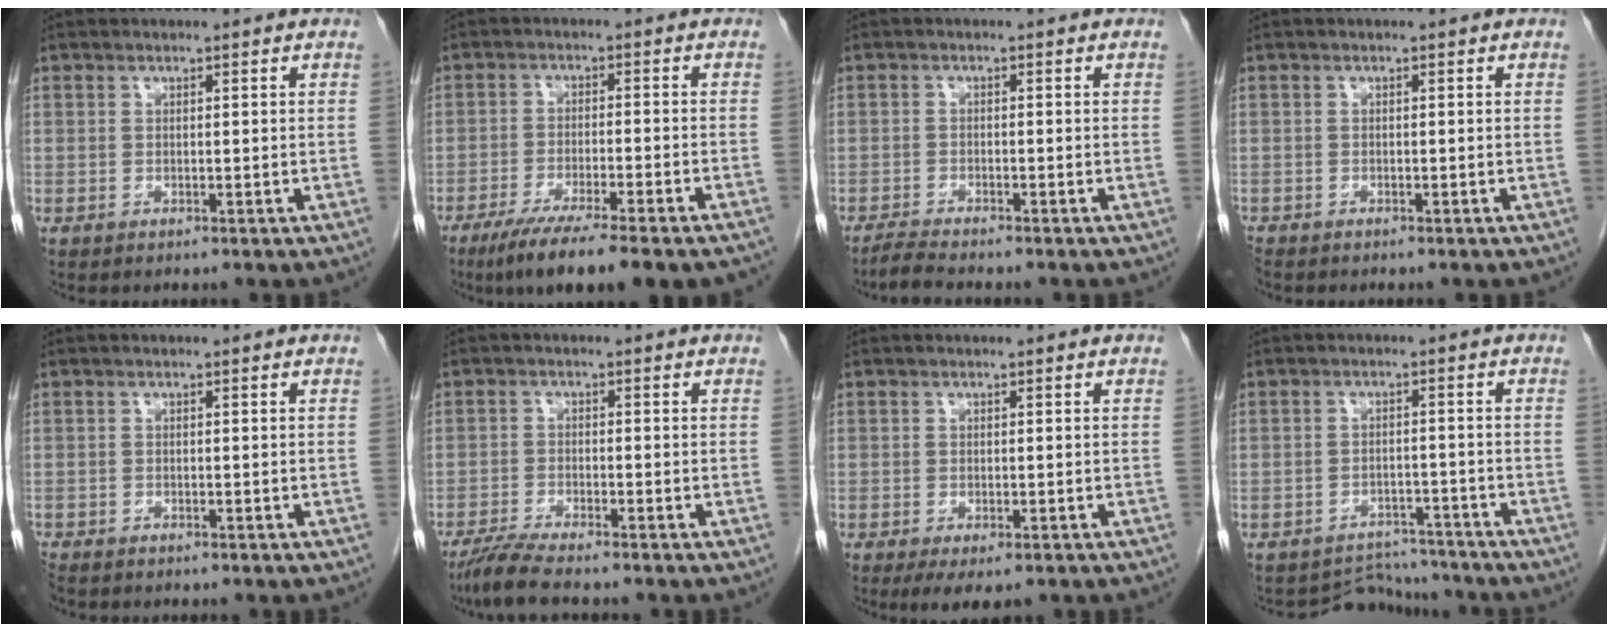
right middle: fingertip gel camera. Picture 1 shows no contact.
{"total": 13.8, "force": [-10.6, 0.9, 8.7], "torque": [-0.121, -0.035, -0.161]}
{"total": 2.4, "force": [-2.3, -0.5, 0.6], "torque": [-0.025, -0.014, -0.046]}
{"total": 1.2, "force": [-1.1, 0.5, 0.2], "torque": [-0.010, -0.003, -0.021]}
{"total": 1.5, "force": [-1.4, 0.5, 0.3], "torque": [-0.011, -0.004, -0.025]}
{"total": 4.7, "force": [-4.0, -0.5, 2.4], "torque": [-0.054, -0.019, -0.079]}
{"total": 4.0, "force": [-2.5, 1.4, 2.7], "torque": [-0.043, -0.010, -0.034]}
{"total": 5.2, "force": [-4.8, 1.1, -1.5], "torque": [0.022, 0.014, -0.069]}